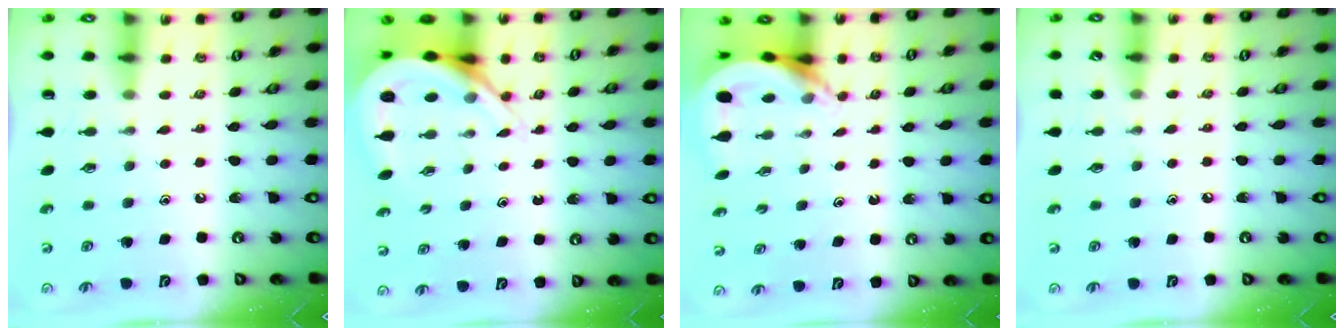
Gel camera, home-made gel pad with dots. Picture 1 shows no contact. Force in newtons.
{"total": 8.2, "press": 8.2, "slide": 0.8}
{"total": 4.6, "press": 4.6, "slide": 0.5}
{"total": 2.3, "press": 2.3, "slide": 0.4}